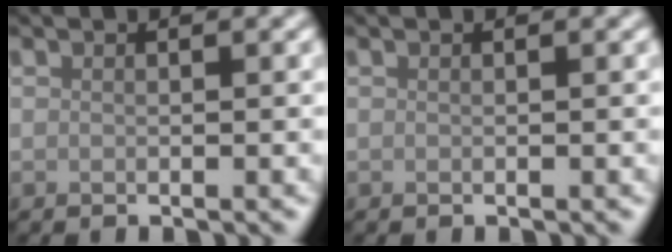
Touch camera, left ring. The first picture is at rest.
{"total": 0.0}